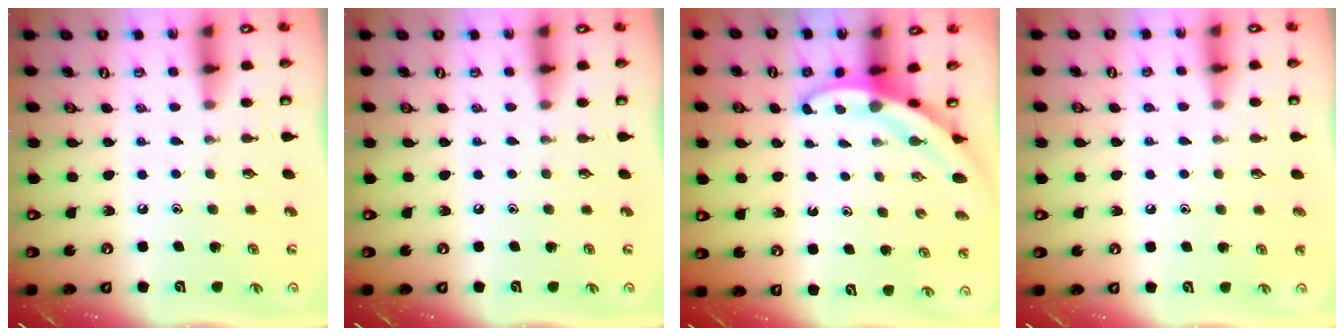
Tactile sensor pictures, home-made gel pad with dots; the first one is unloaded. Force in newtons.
{"total": 0.0}
{"total": 4.0, "press": 4.0, "slide": 0.2}
{"total": 4.3, "press": 4.2, "slide": 0.4}